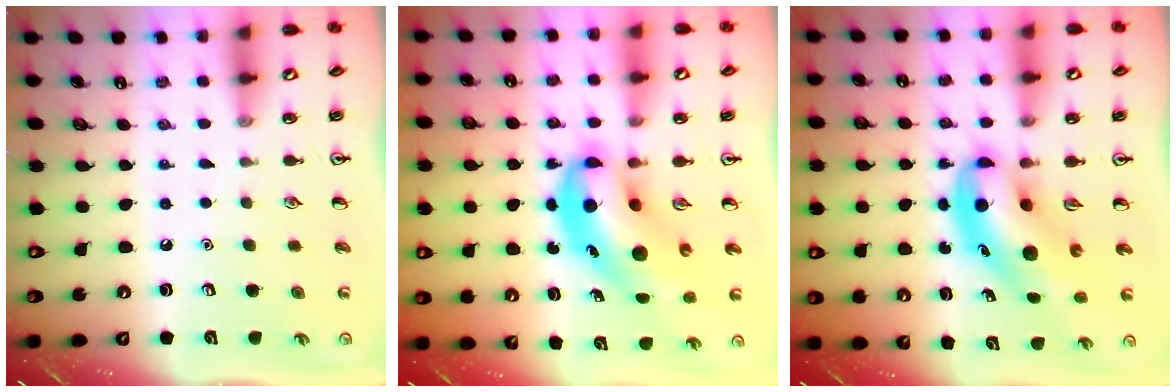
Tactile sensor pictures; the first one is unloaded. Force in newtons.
{"total": 10.6, "press": 10.2, "slide": 2.9}
{"total": 8.4, "press": 8.1, "slide": 2.5}